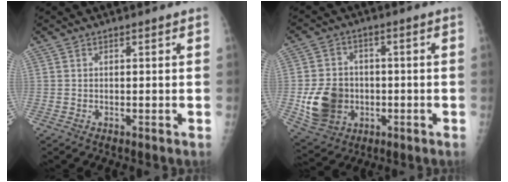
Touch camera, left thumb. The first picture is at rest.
{"total": 11.6, "force": [-2.1, 9.7, 6.1], "torque": [-0.086, 0.003, -0.027]}